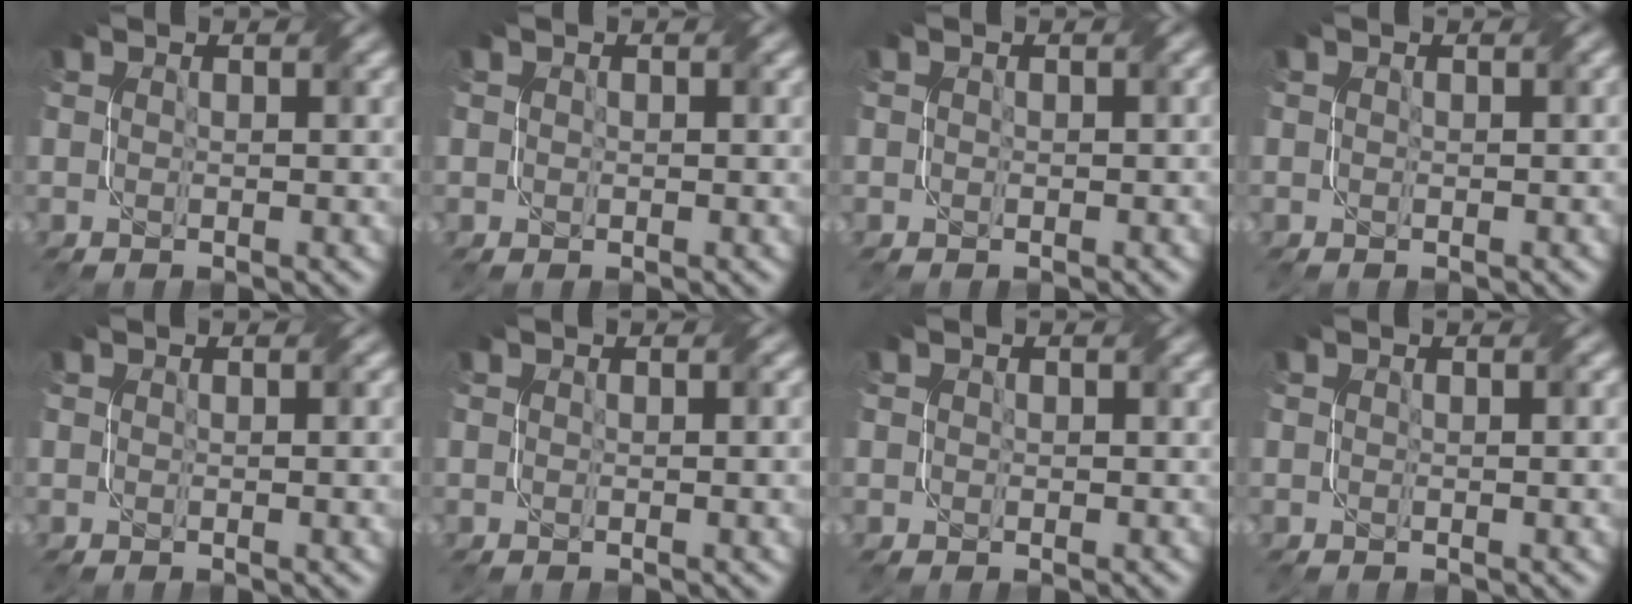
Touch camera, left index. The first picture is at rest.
{"total": 0.6, "force": [0.3, 0.5, 0.1], "torque": [0.000, 0.000, 0.003]}
{"total": 0.0}
{"total": 0.0}
{"total": 1.5, "force": [0.1, 0.3, 1.5], "torque": [-0.015, 0.004, -0.001]}
{"total": 1.6, "force": [0.1, 0.3, 1.6], "torque": [-0.015, 0.004, -0.001]}
{"total": 0.9, "force": [0.5, 0.7, 0.2], "torque": [-0.001, 0.000, 0.001]}
{"total": 1.2, "force": [0.1, 0.1, 1.2], "torque": [-0.013, 0.003, 0.000]}